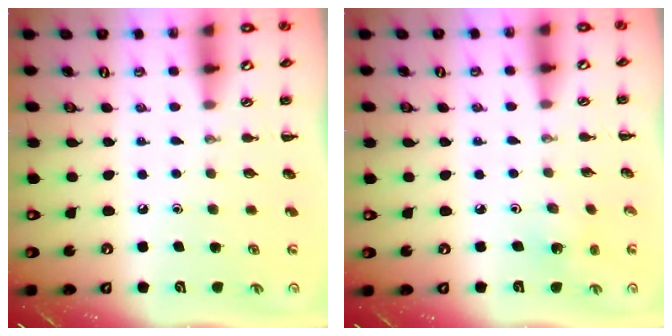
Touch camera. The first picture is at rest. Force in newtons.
{"total": 1.6, "press": 1.5, "slide": 0.5}